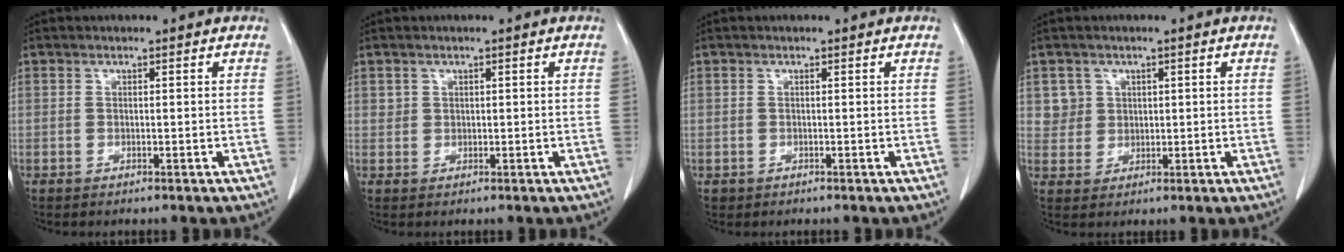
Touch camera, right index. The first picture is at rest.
{"total": 1.1, "force": [0.6, 1.0, 0.1], "torque": [0.012, 0.002, 0.005]}
{"total": 0.5, "force": [-0.2, 0.5, 0.0], "torque": [0.007, 0.006, -0.004]}
{"total": 3.5, "force": [1.4, 3.2, -0.2], "torque": [0.019, 0.004, 0.025]}